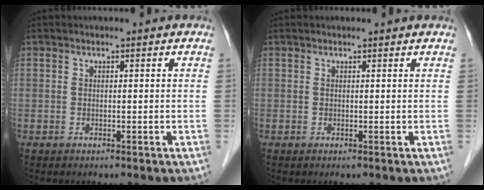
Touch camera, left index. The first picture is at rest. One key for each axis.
{"total": 1.6, "fx": 1.6, "fy": 0.0, "fz": 0.3, "tx": -0.013, "ty": 0.007, "tz": 0.017}